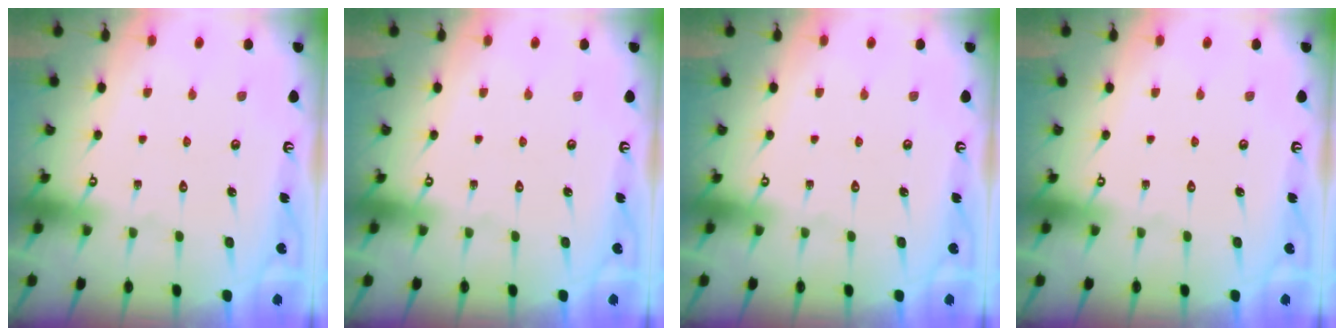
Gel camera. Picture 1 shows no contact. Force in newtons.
{"total": 0.0}
{"total": 0.0}
{"total": 0.0}